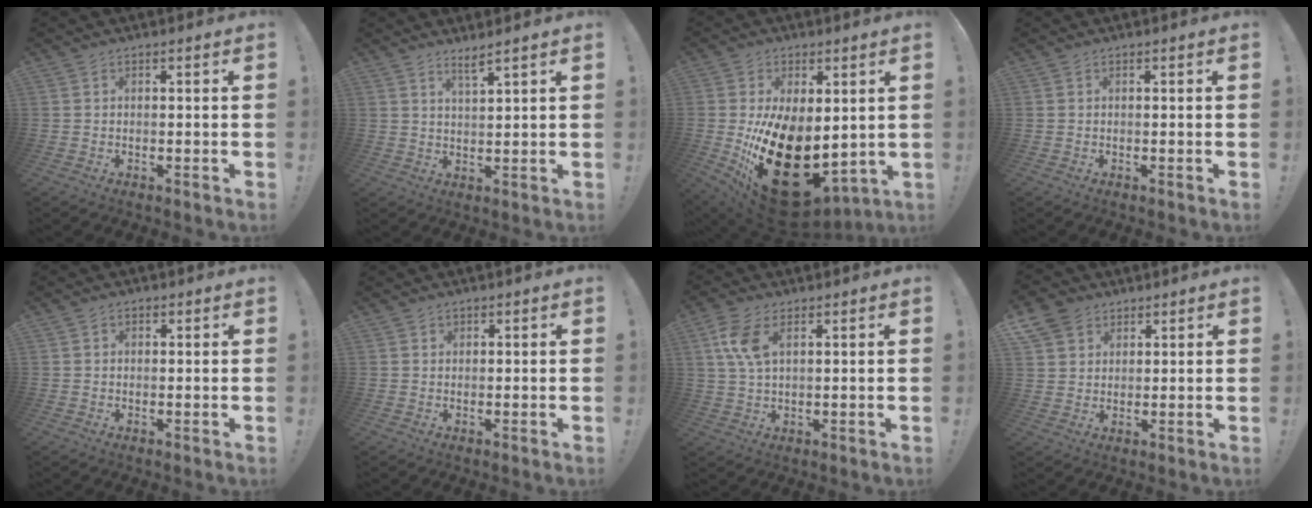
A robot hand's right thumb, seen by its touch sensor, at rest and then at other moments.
{"total": 3.9, "force": [3.1, 0.0, 2.3], "torque": [-0.037, -0.017, 0.051]}
{"total": 24.5, "force": [-5.2, 14.7, 19.0], "torque": [-0.333, 0.015, -0.057]}
{"total": 0.0}
{"total": 1.0, "force": [0.2, 0.9, 0.4], "torque": [-0.005, 0.002, 0.003]}
{"total": 1.0, "force": [0.7, 0.7, 0.1], "torque": [0.003, -0.002, 0.012]}
{"total": 7.9, "force": [3.1, 4.0, 6.1], "torque": [-0.135, -0.005, 0.056]}
{"total": 7.2, "force": [4.2, 5.5, 1.9], "torque": [-0.037, -0.019, 0.084]}